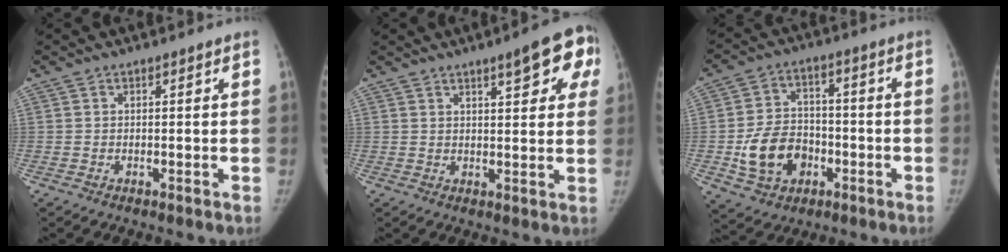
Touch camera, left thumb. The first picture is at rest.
{"total": 9.6, "force": [4.7, 2.7, 7.9], "torque": [-0.068, -0.007, 0.051]}
{"total": 12.2, "force": [-3.4, 9.3, 7.0], "torque": [-0.098, 0.022, -0.054]}